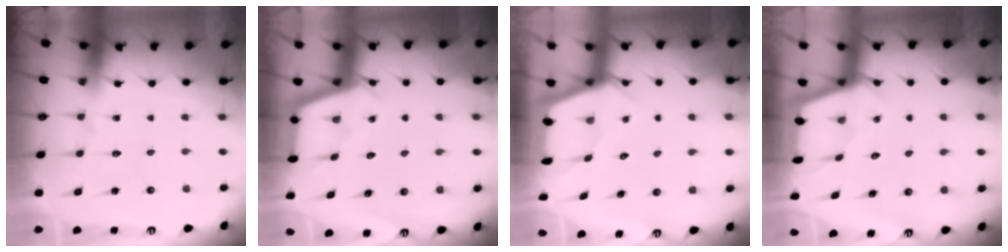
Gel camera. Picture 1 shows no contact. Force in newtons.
{"total": 2.8, "press": 2.8, "slide": 0.6}
{"total": 2.3, "press": 2.3, "slide": 0.3}
{"total": 2.3, "press": 2.3, "slide": 0.3}